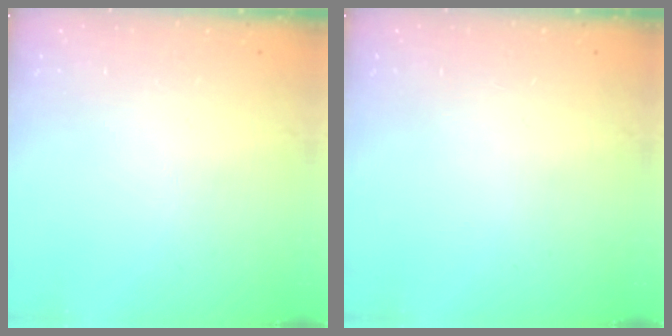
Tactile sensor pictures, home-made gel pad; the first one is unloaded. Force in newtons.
{"total": 0.0}